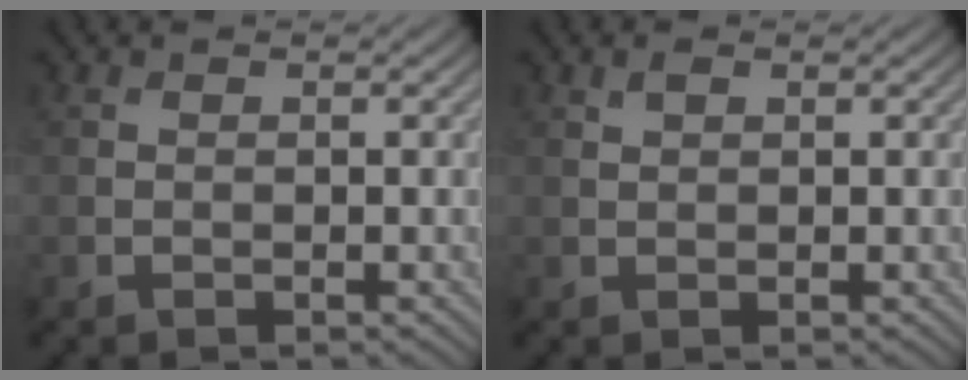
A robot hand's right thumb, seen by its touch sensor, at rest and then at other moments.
{"total": 0.8, "force": [0.5, 0.4, 0.4], "torque": [-0.012, 0.001, 0.010]}